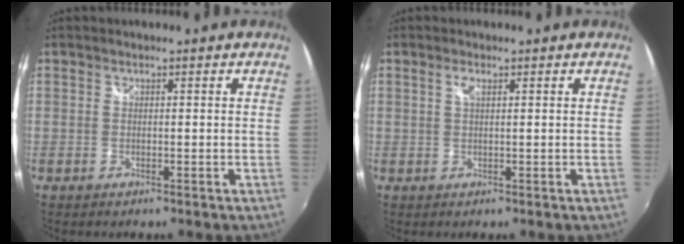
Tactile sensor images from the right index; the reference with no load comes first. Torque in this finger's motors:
{"motor_torque": [0.09, -0.02, 0.08, 0.02]}